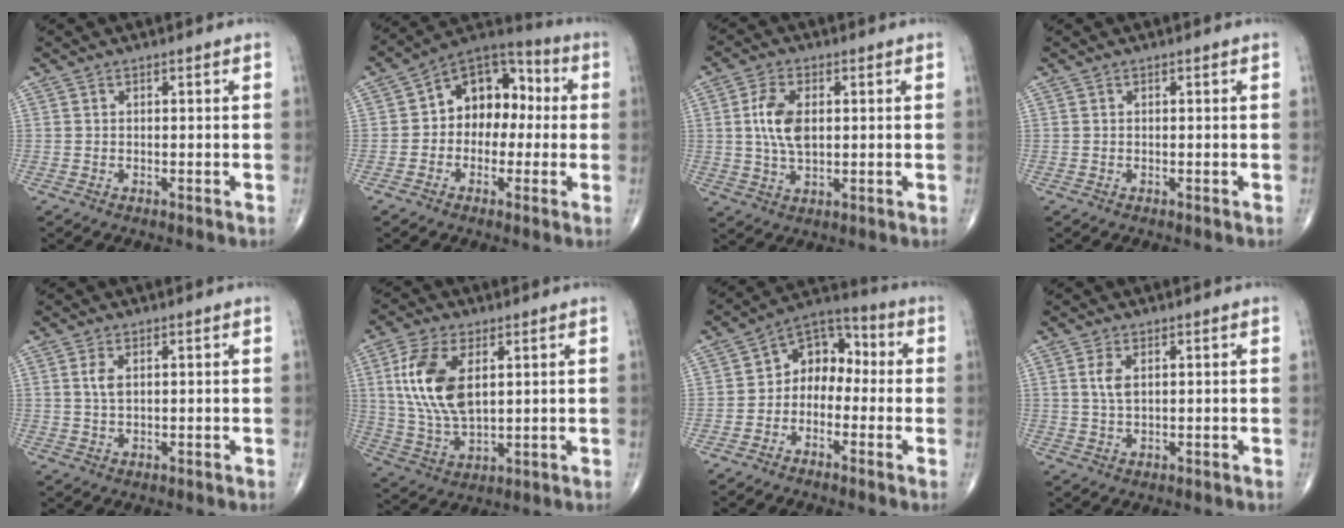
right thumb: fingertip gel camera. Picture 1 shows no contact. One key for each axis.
{"total": 13.0, "fx": 0.5, "fy": 9.4, "fz": 9.0, "tx": -0.084, "ty": 0.043, "tz": -0.008}
{"total": 7.9, "fx": 1.1, "fy": 4.4, "fz": 6.5, "tx": -0.127, "ty": -0.001, "tz": 0.023}
{"total": 0.0}
{"total": 2.8, "fx": 0.9, "fy": 1.4, "fz": 2.2, "tx": -0.046, "ty": 0.000, "tz": 0.019}
{"total": 14.0, "fx": 3.8, "fy": 7.3, "fz": 11.3, "tx": -0.229, "ty": -0.012, "tz": 0.081}
{"total": 9.1, "fx": -1.2, "fy": 6.8, "fz": 5.8, "tx": -0.053, "ty": 0.047, "tz": -0.043}
{"total": 3.3, "fx": 1.1, "fy": 1.6, "fz": 2.7, "tx": -0.057, "ty": -0.002, "tz": 0.026}